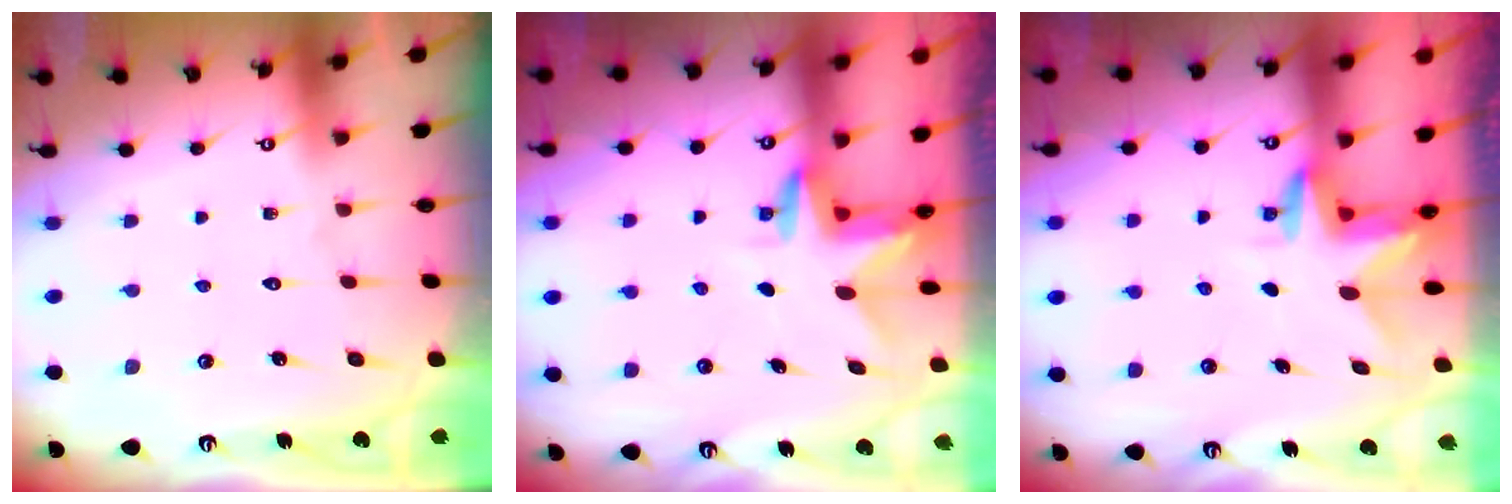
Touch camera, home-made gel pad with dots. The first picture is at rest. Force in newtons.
{"total": 3.0, "press": 3.0, "slide": 0.2}
{"total": 3.1, "press": 3.1, "slide": 0.2}